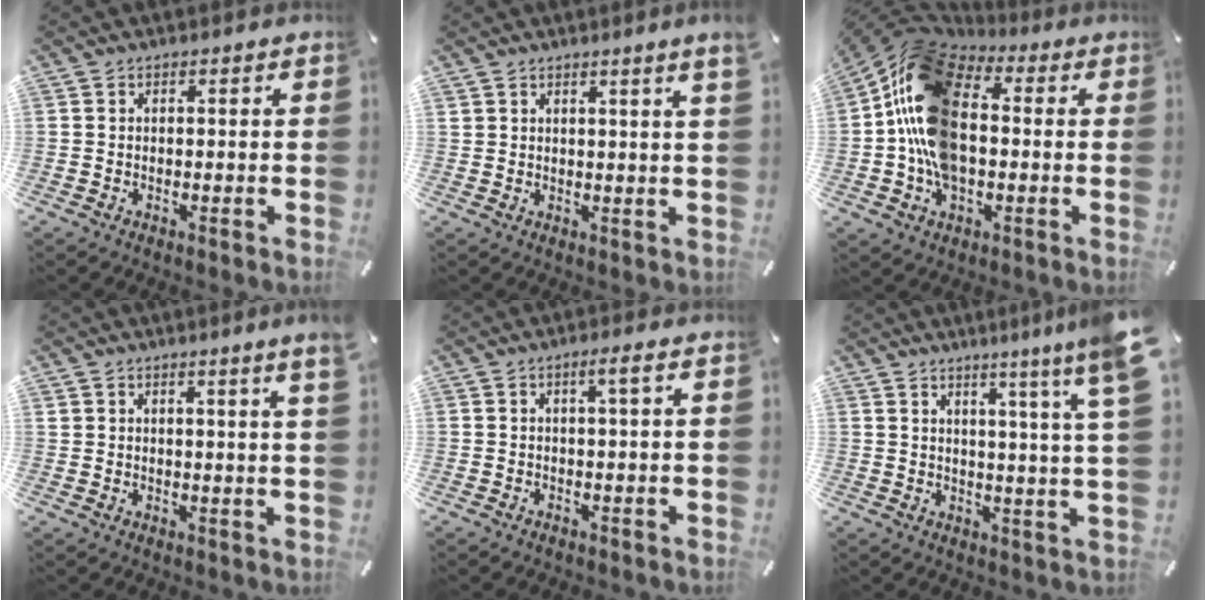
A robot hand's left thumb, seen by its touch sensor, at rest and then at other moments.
{"total": 2.5, "force": [1.8, -0.2, 1.8], "torque": [-0.028, -0.007, 0.031]}
{"total": 19.3, "force": [-0.1, 13.6, 13.7], "torque": [-0.292, 0.015, -0.004]}
{"total": 3.2, "force": [2.2, -0.3, 2.2], "torque": [-0.038, -0.010, 0.038]}
{"total": 3.1, "force": [0.7, 0.1, 3.1], "torque": [-0.058, -0.001, 0.009]}
{"total": 9.6, "force": [5.9, -0.8, 7.5], "torque": [-0.117, -0.043, 0.090]}